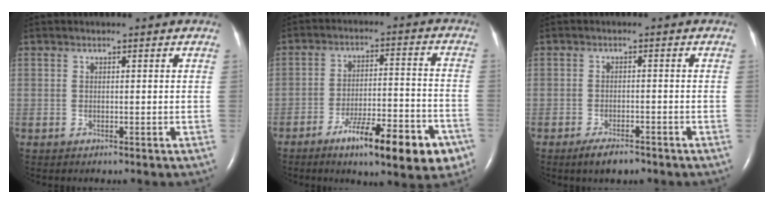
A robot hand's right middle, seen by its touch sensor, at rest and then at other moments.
{"total": 14.5, "force": [-8.4, 3.0, 11.4], "torque": [-0.133, 0.008, -0.118]}
{"total": 3.6, "force": [-2.7, 1.1, 2.2], "torque": [-0.047, -0.005, -0.042]}